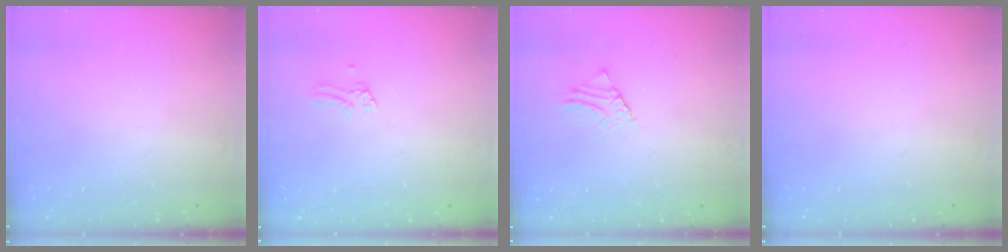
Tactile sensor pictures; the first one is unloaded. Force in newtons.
{"total": 0.0}
{"total": 2.6, "press": 2.6, "slide": 0.2}
{"total": 0.0}